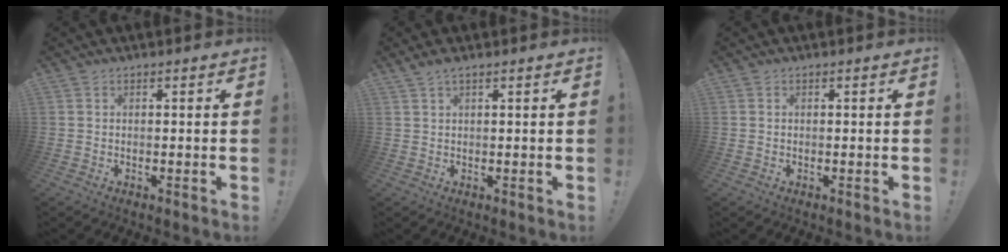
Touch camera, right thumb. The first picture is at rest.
{"total": 2.0, "force": [1.4, 0.3, 1.3], "torque": [-0.032, -0.001, 0.027]}
{"total": 0.0}